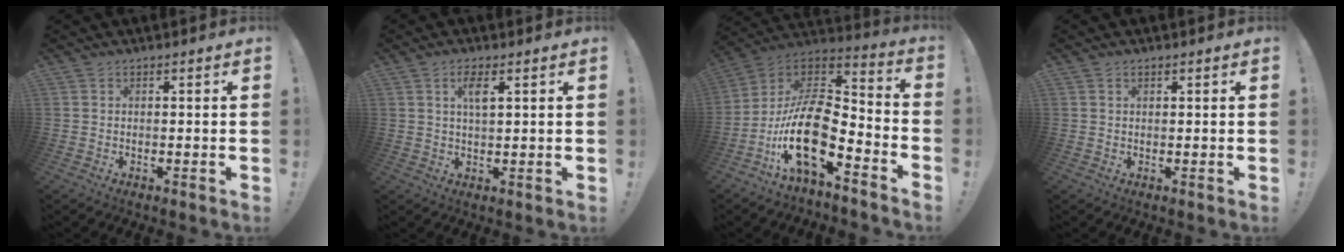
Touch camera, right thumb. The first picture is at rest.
{"total": 4.4, "force": [1.7, 1.4, 3.8], "torque": [-0.070, 0.000, 0.027]}
{"total": 18.7, "force": [-6.4, 8.4, 15.4], "torque": [-0.313, 0.024, -0.111]}
{"total": 0.5, "force": [0.4, 0.3, 0.2], "torque": [0.002, -0.001, 0.006]}